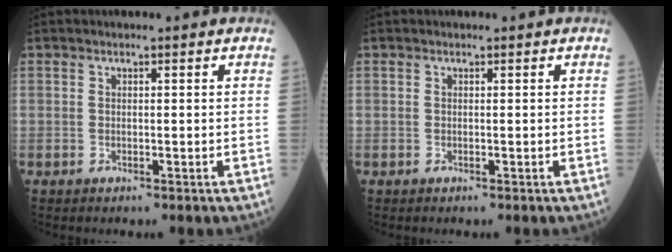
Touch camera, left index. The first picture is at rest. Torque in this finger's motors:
{"motor_torque": [0.00, 0.00, 0.00, 0.00]}